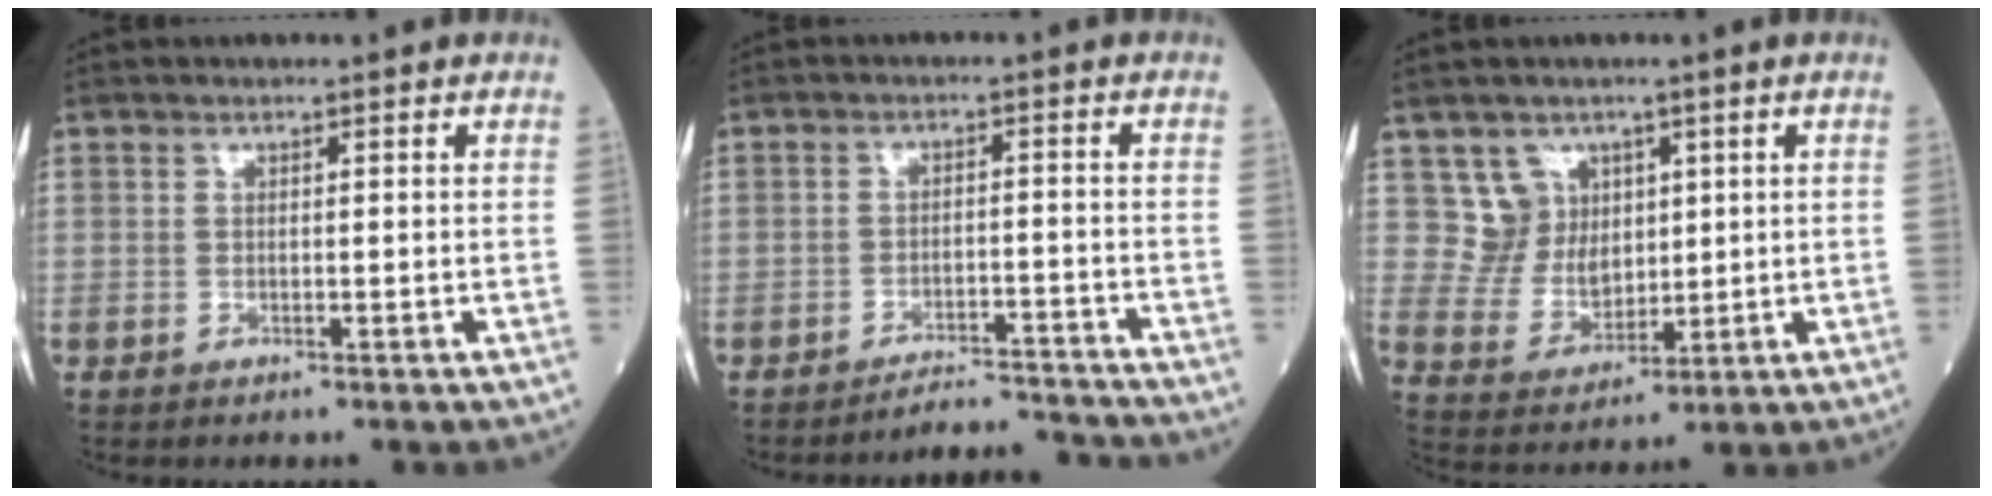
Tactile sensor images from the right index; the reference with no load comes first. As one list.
[{"total": 5.8, "force": [-5.7, -0.4, -0.8], "torque": [0.022, 0.011, -0.088]}, {"total": 6.3, "force": [3.0, 5.5, 0.8], "torque": [-0.018, 0.012, 0.067]}]